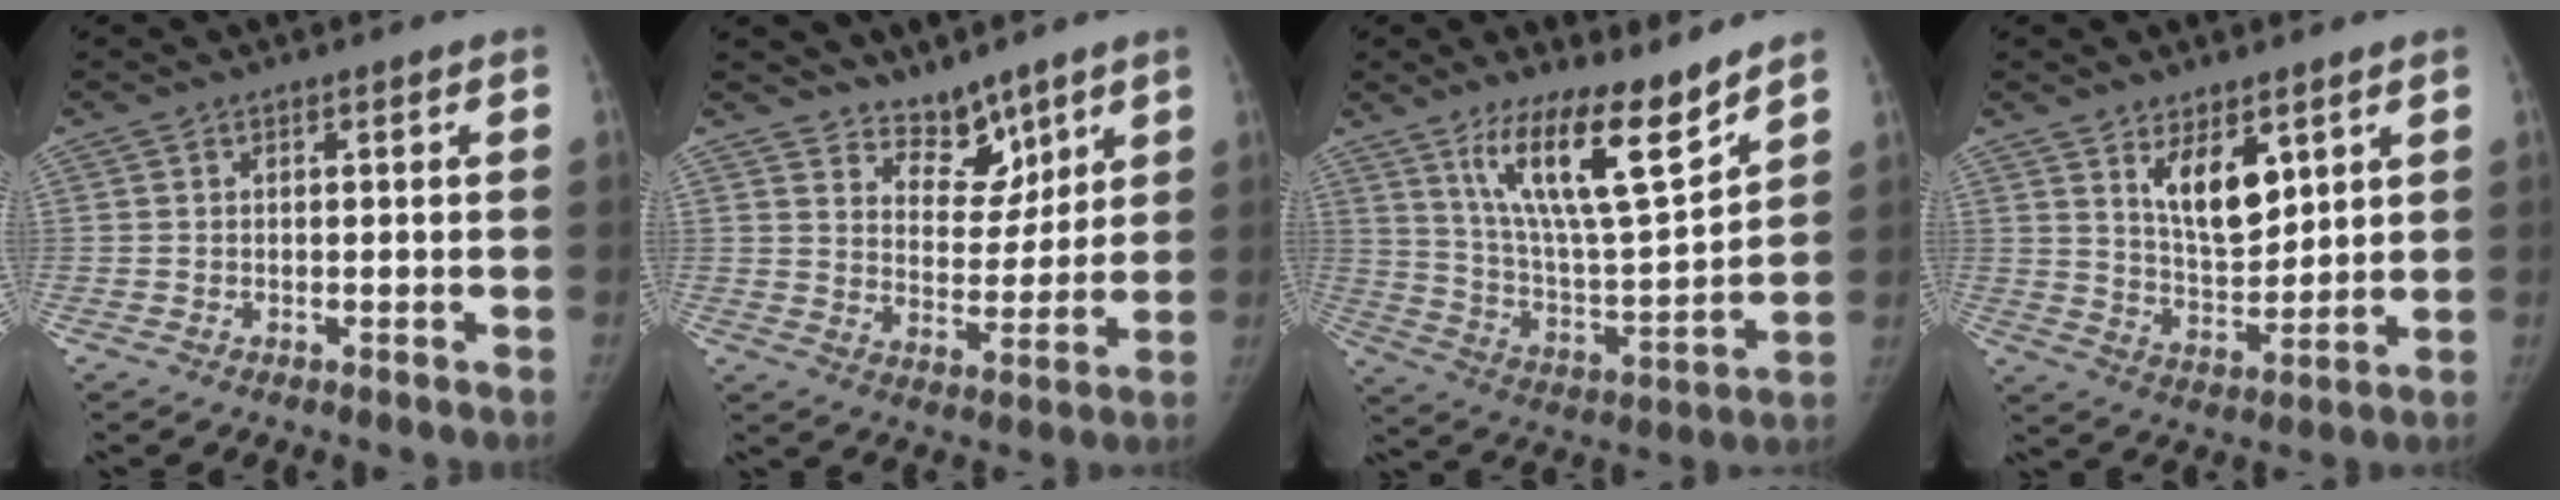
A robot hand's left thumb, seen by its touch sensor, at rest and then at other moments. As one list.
[{"total": 8.1, "force": [6.7, 4.1, 2.2], "torque": [0.003, -0.056, 0.121]}, {"total": 16.9, "force": [11.5, 3.4, 12.0], "torque": [-0.184, -0.077, 0.213]}, {"total": 9.8, "force": [5.0, 4.7, 7.0], "torque": [-0.089, -0.045, 0.096]}]